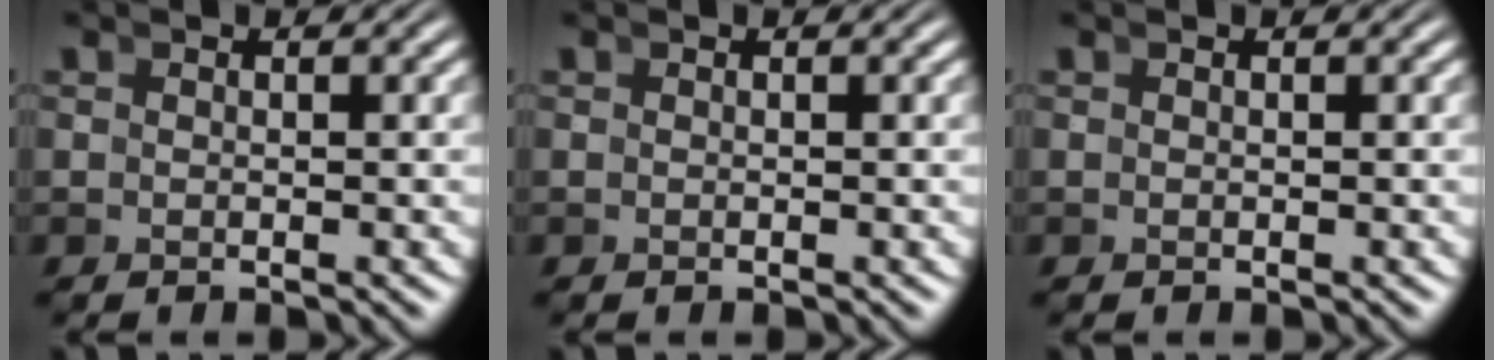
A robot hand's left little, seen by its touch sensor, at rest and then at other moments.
{"total": 0.0}
{"total": 0.0}